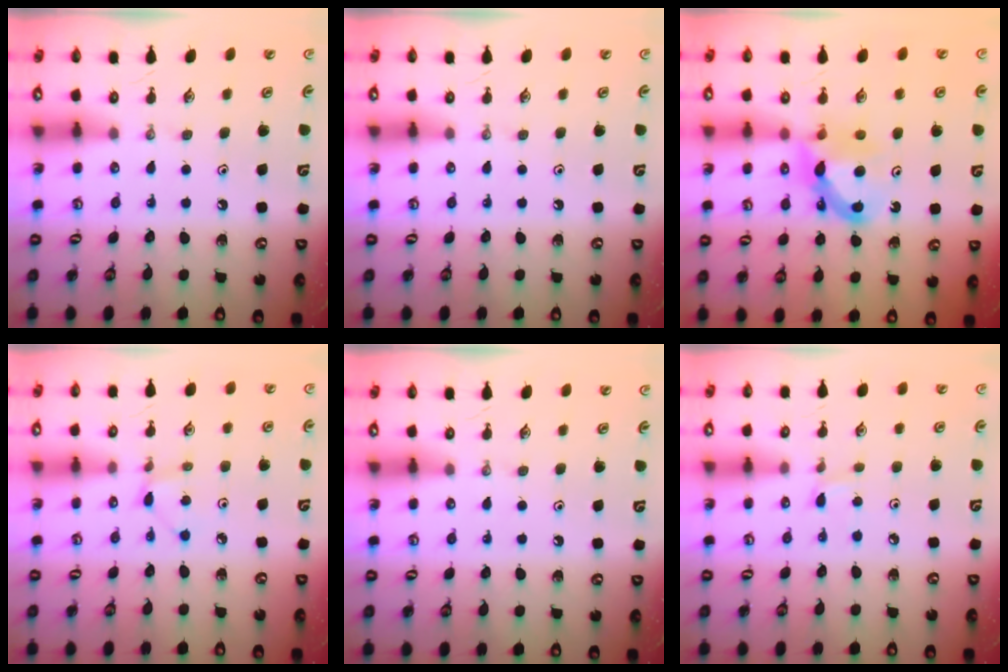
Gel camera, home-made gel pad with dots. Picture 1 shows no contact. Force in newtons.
{"total": 0.0}
{"total": 7.8, "press": 7.8, "slide": 0.1}
{"total": 3.0, "press": 3.0, "slide": 0.4}
{"total": 0.0}
{"total": 1.4, "press": 1.4, "slide": 0.2}